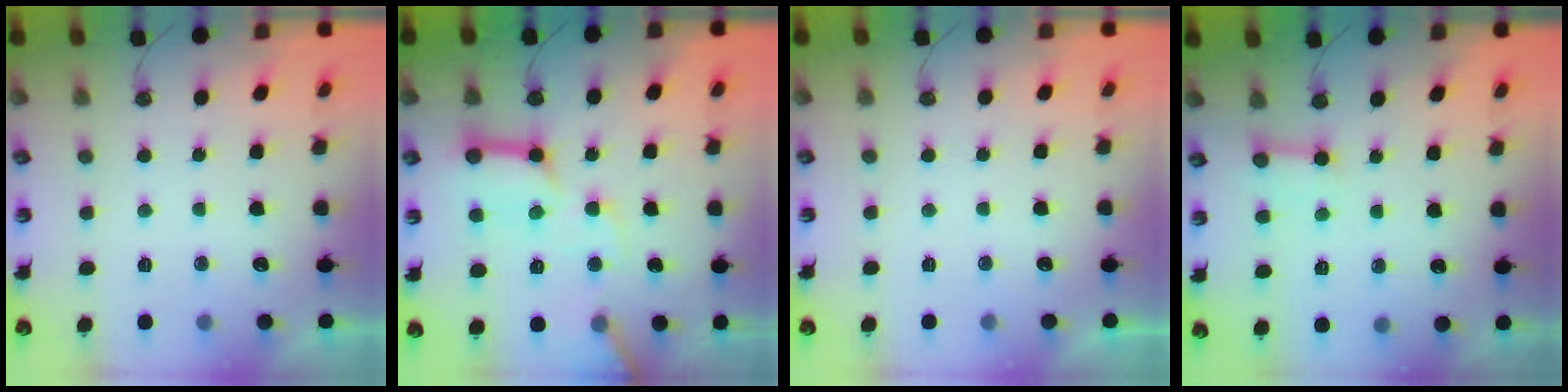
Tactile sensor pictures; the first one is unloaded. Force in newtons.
{"total": 14.8, "press": 14.7, "slide": 1.6}
{"total": 0.0}
{"total": 3.4, "press": 3.3, "slide": 0.5}